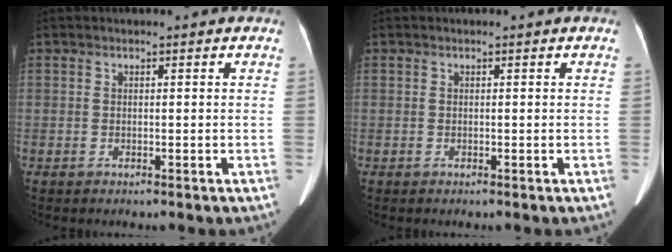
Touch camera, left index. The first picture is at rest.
{"total": 0.0}